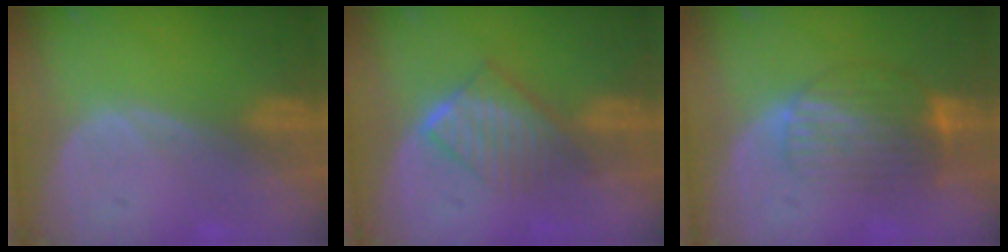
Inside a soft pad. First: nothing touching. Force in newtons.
{"total": 6.6, "press": 5.9, "slide": 3.0}
{"total": 8.4, "press": 7.2, "slide": 4.4}